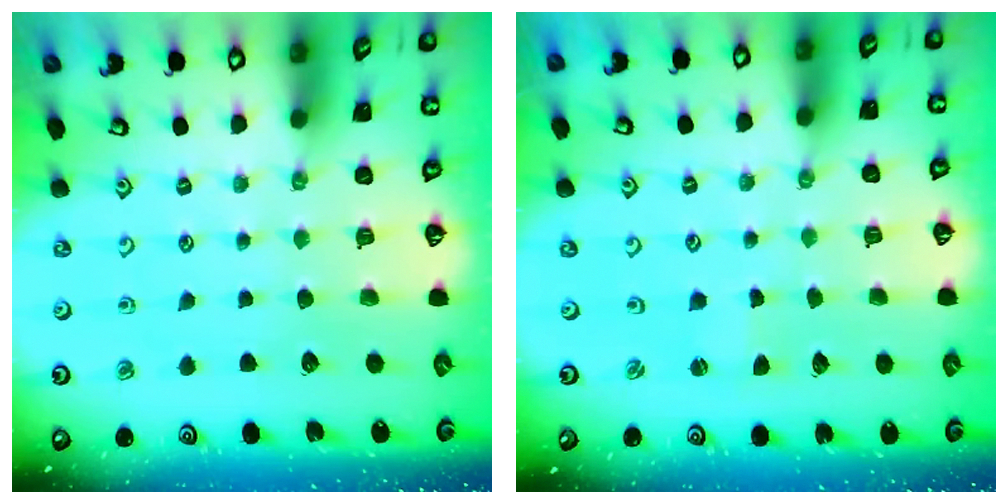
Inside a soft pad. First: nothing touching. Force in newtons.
{"total": 1.0, "press": 1.0, "slide": 0.2}